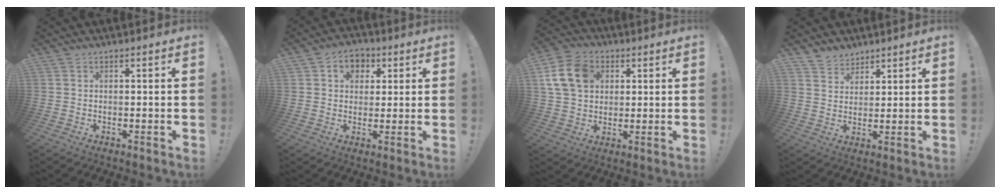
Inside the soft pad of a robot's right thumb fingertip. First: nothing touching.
{"total": 6.8, "force": [2.1, 5.7, 2.9], "torque": [-0.031, -0.007, 0.038]}
{"total": 13.9, "force": [4.4, 10.8, 7.6], "torque": [-0.132, -0.002, 0.094]}
{"total": 5.0, "force": [4.1, 2.7, 0.0], "torque": [0.004, -0.035, 0.079]}